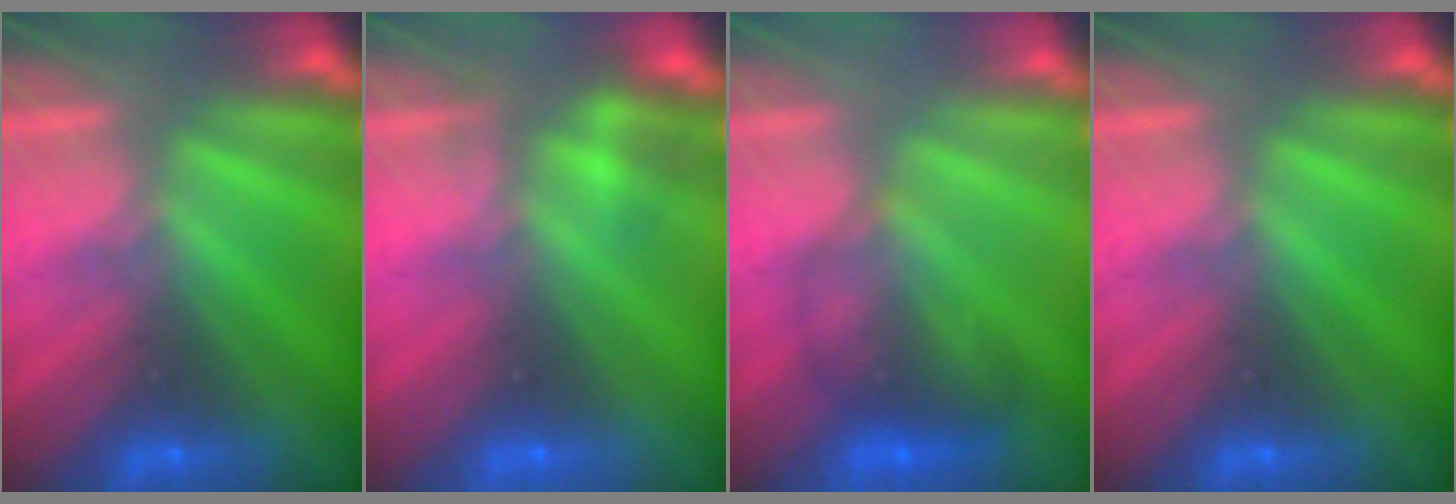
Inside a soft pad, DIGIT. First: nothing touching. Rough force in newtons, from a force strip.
{"total": 2.3}
{"total": 2.0}
{"total": 0.0}